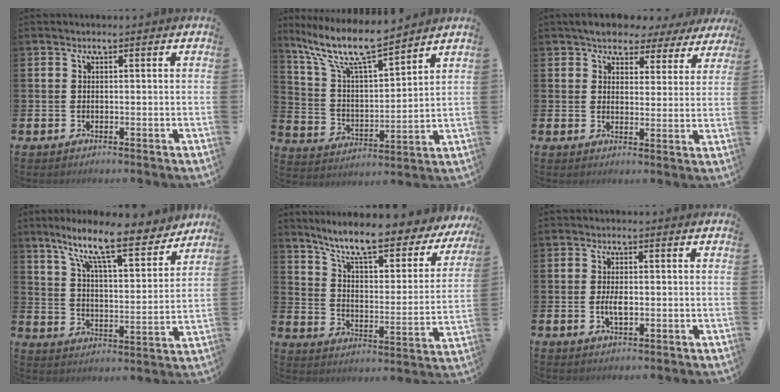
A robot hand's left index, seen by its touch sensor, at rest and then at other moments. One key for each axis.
{"total": 10.8, "fx": 9.3, "fy": 1.6, "fz": 5.2, "tx": -0.141, "ty": -0.049, "tz": 0.161}
{"total": 5.0, "fx": 4.2, "fy": 2.6, "fz": 0.7, "tx": -0.027, "ty": -0.024, "tz": 0.072}
{"total": 12.1, "fx": 9.9, "fy": 2.2, "fz": 6.7, "tx": -0.143, "ty": -0.054, "tz": 0.164}
{"total": 9.0, "fx": 7.9, "fy": 1.4, "fz": 4.2, "tx": -0.113, "ty": -0.058, "tz": 0.127}
{"total": 2.6, "fx": -0.2, "fy": 1.1, "fz": 2.3, "tx": -0.042, "ty": 0.000, "tz": -0.005}